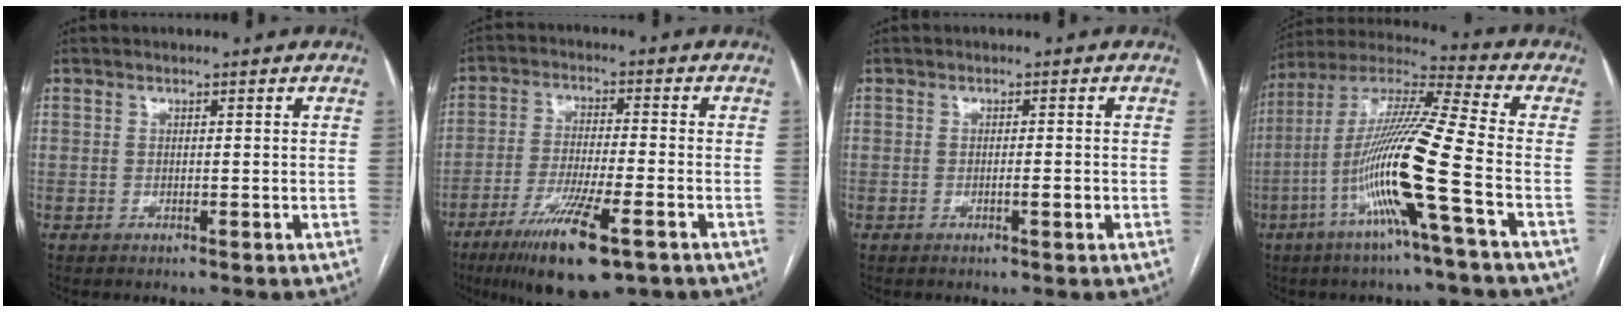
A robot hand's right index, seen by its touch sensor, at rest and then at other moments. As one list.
[{"total": 13.2, "force": [-7.5, 2.0, 10.6], "torque": [-0.194, -0.031, -0.126]}, {"total": 1.1, "force": [-0.4, 0.1, 1.0], "torque": [-0.018, 0.000, -0.006]}, {"total": 16.3, "force": [-5.5, -1.4, 15.3], "torque": [-0.303, -0.004, -0.113]}]